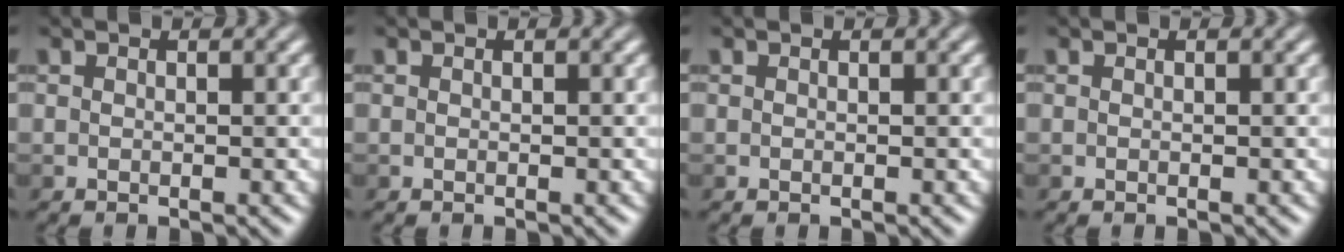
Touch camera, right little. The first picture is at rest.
{"total": 0.0}
{"total": 0.0}
{"total": 0.0}